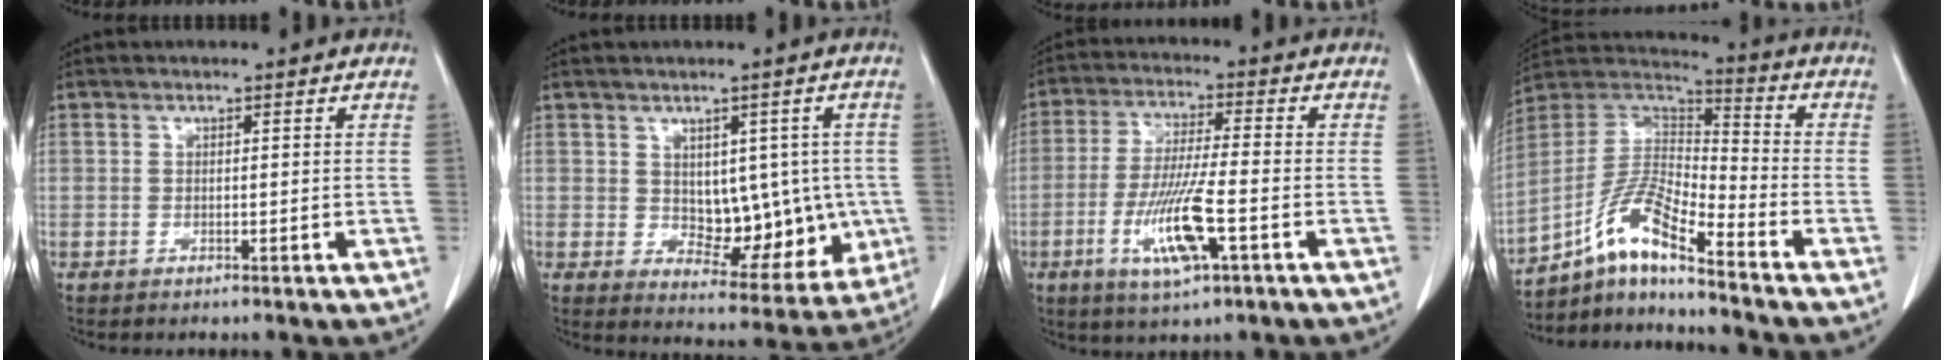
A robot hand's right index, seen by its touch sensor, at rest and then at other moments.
{"total": 10.0, "force": [0.2, 6.0, 8.0], "torque": [-0.087, 0.007, 0.024]}
{"total": 10.5, "force": [-3.8, 1.0, 9.8], "torque": [-0.196, -0.016, -0.070]}
{"total": 11.7, "force": [-8.0, 1.0, 8.5], "torque": [-0.179, 0.017, -0.149]}